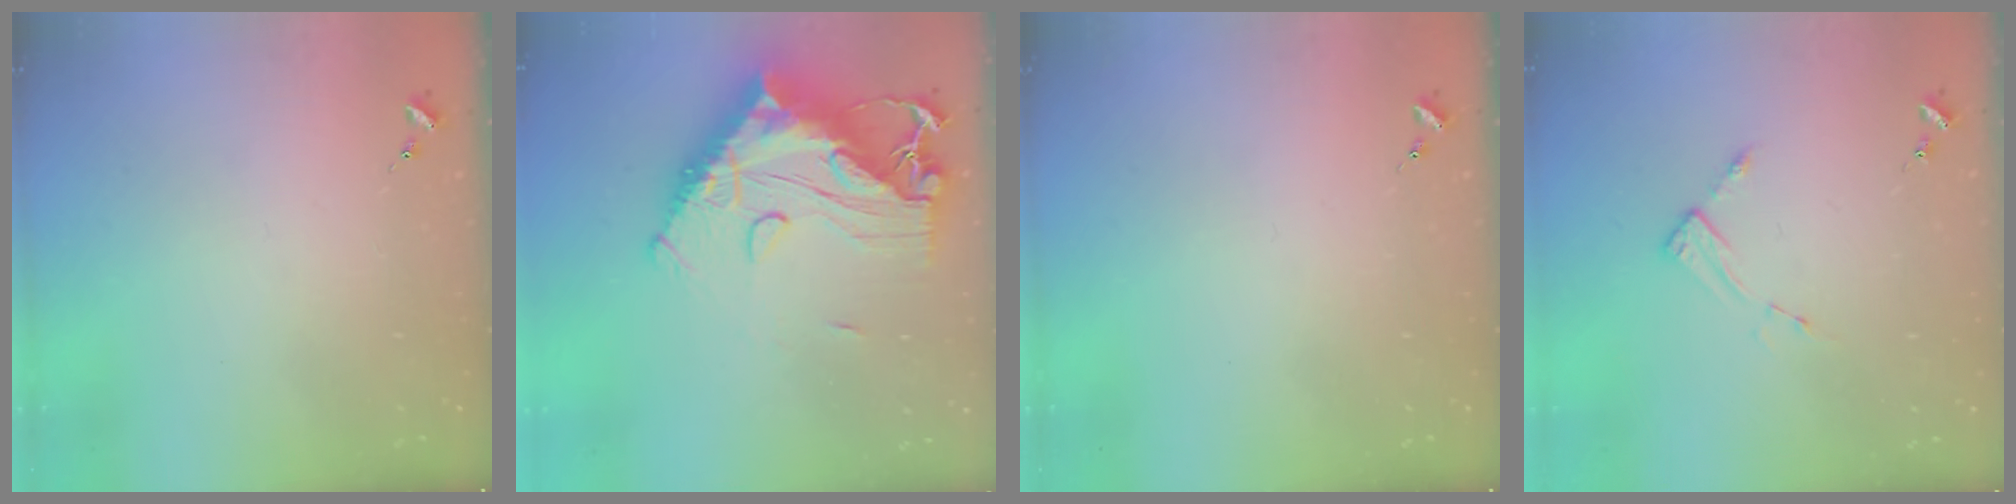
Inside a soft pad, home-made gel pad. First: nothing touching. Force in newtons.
{"total": 22.9, "press": 22.7, "slide": 2.4}
{"total": 0.0}
{"total": 4.4, "press": 4.3, "slide": 0.5}